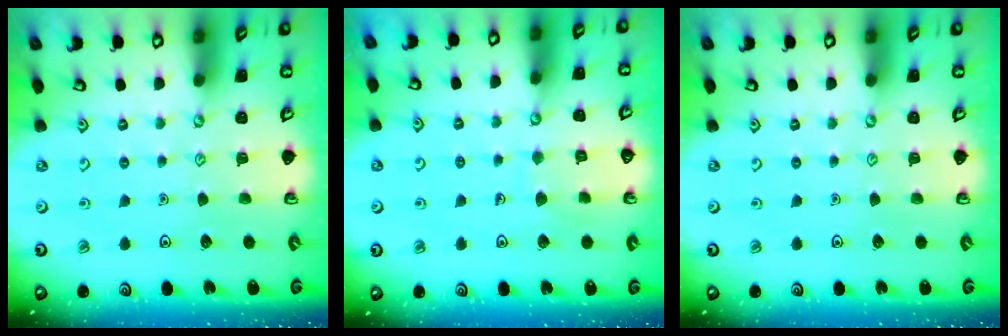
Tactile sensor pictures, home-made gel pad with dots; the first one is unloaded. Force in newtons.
{"total": 6.1, "press": 6.1, "slide": 0.3}
{"total": 0.0}